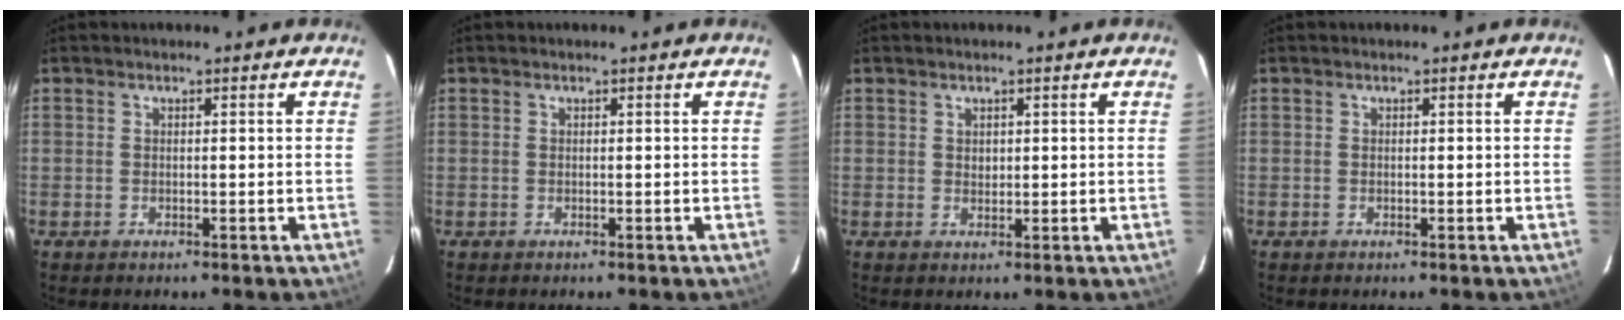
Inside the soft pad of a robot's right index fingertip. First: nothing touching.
{"total": 0.0}
{"total": 1.2, "force": [0.6, 1.0, 0.3], "torque": [-0.002, 0.003, 0.010]}
{"total": 0.0}